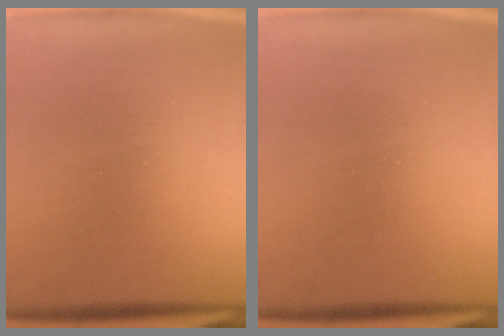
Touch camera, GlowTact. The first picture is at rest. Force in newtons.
{"total": 0.0}